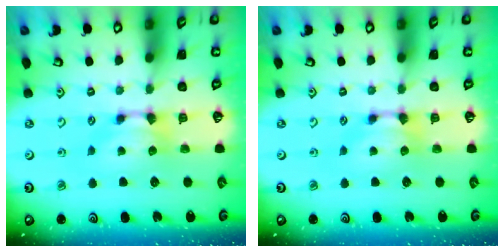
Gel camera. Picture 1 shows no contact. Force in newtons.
{"total": 0.0}